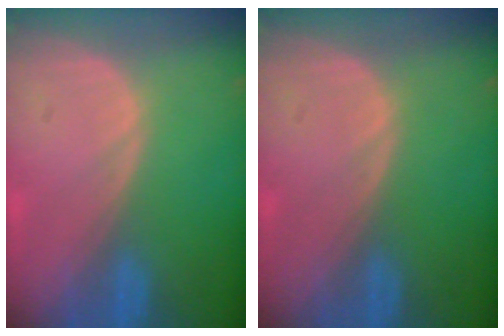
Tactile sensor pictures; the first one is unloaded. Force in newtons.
{"total": 0.0}